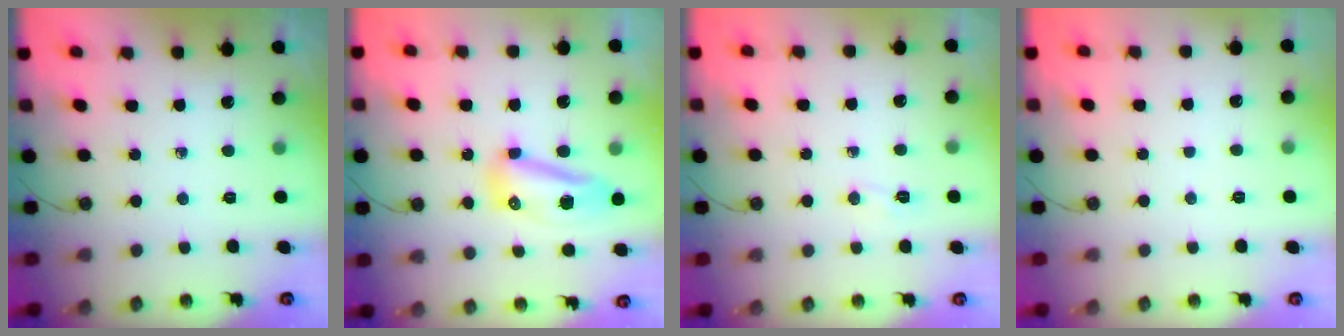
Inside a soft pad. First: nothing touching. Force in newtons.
{"total": 10.0, "press": 9.9, "slide": 1.3}
{"total": 20.2, "press": 5.7, "slide": 19.4}
{"total": 4.7, "press": 2.5, "slide": 3.9}